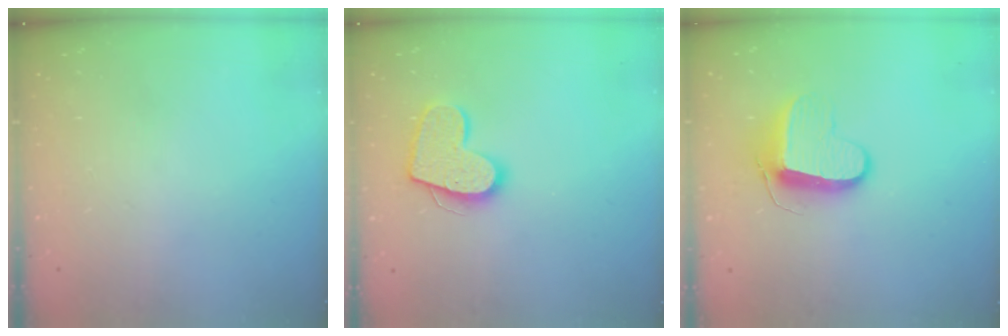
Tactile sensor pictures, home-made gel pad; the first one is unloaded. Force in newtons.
{"total": 13.5, "press": 13.5, "slide": 0.9}
{"total": 9.2, "press": 9.2, "slide": 0.3}